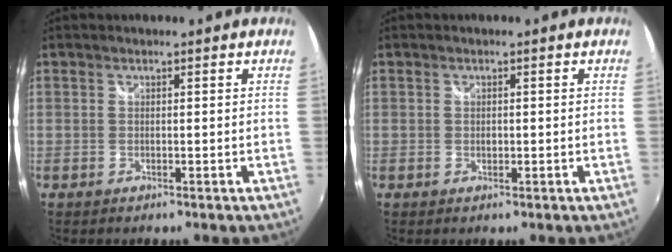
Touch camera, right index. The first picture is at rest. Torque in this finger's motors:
{"motor_torque": [0.13, 0.06, 0.02, 0.00]}